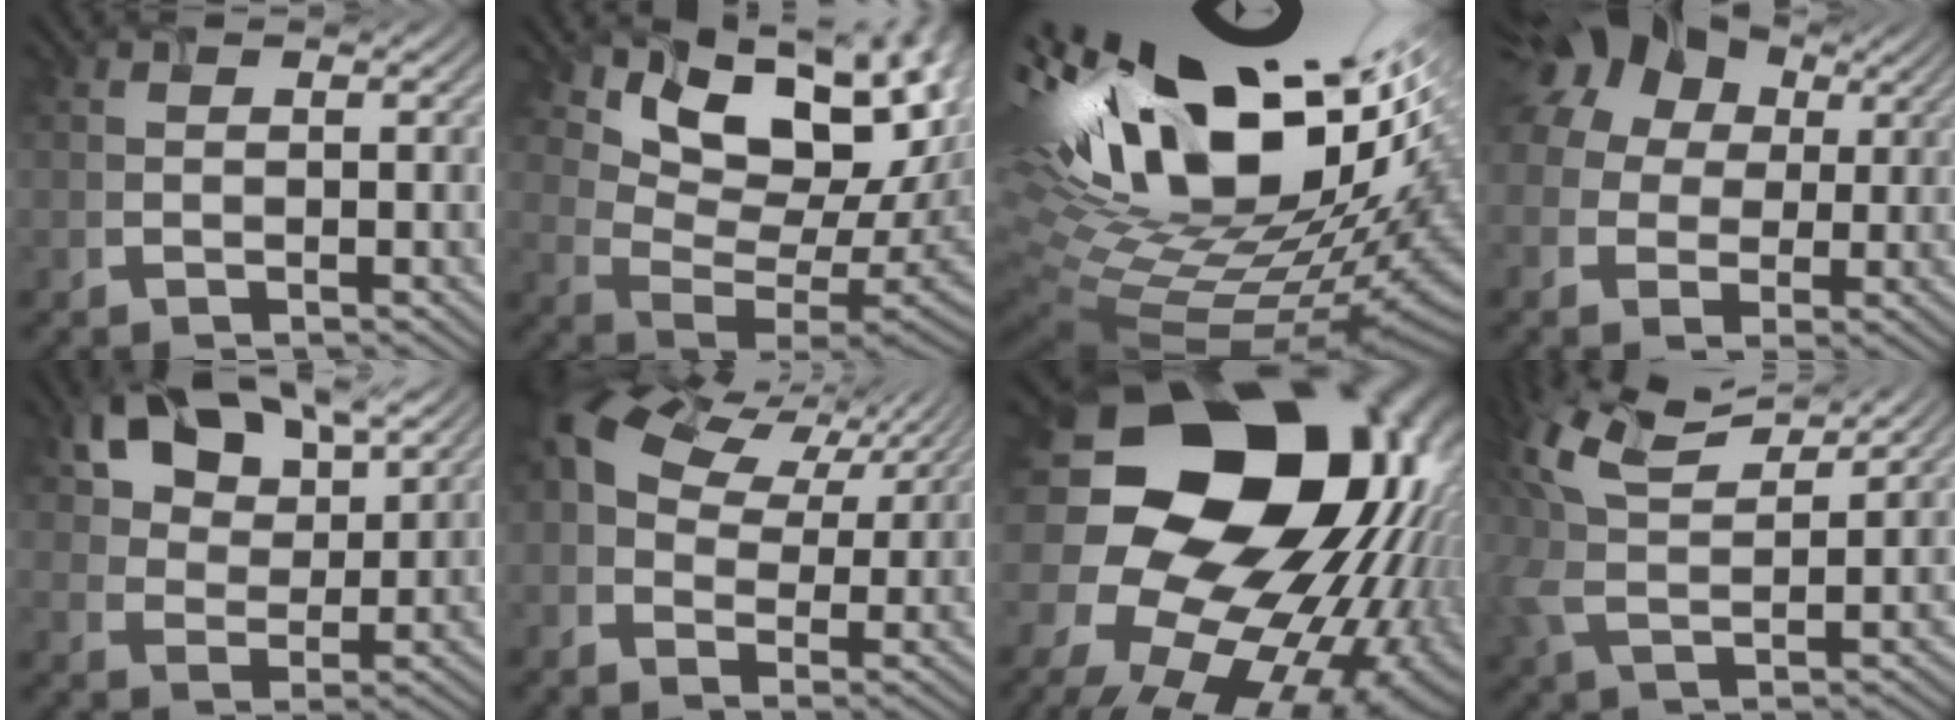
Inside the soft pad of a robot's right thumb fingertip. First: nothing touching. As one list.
[{"total": 14.7, "force": [7.9, 8.2, 9.3], "torque": [-0.162, -0.005, 0.157]}, {"total": 20.2, "force": [6.5, 11.3, 15.4], "torque": [-0.303, -0.004, 0.167]}, {"total": 15.3, "force": [4.8, 12.2, 7.9], "torque": [-0.209, 0.032, 0.075]}, {"total": 10.8, "force": [6.8, 6.2, 5.6], "torque": [-0.124, 0.008, 0.120]}, {"total": 10.1, "force": [4.0, 6.6, 6.5], "torque": [-0.144, 0.007, 0.078]}, {"total": 23.4, "force": [0.4, 19.0, 13.6], "torque": [-0.270, -0.012, 0.003]}, {"total": 9.6, "force": [5.9, 3.7, 6.6], "torque": [-0.178, 0.024, 0.119]}]